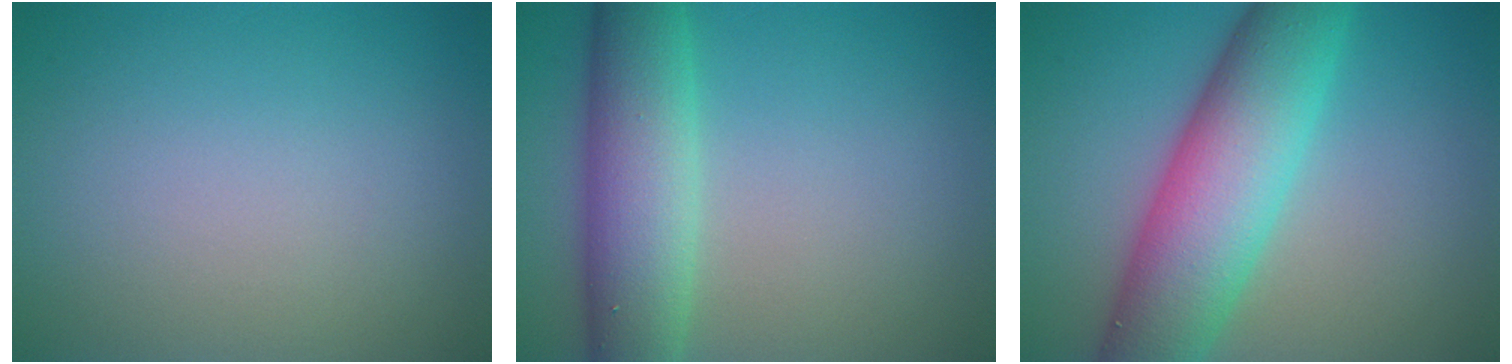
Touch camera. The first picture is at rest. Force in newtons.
{"total": 7.2, "press": 7.2, "slide": 0.4}
{"total": 9.7, "press": 9.7, "slide": 0.2}